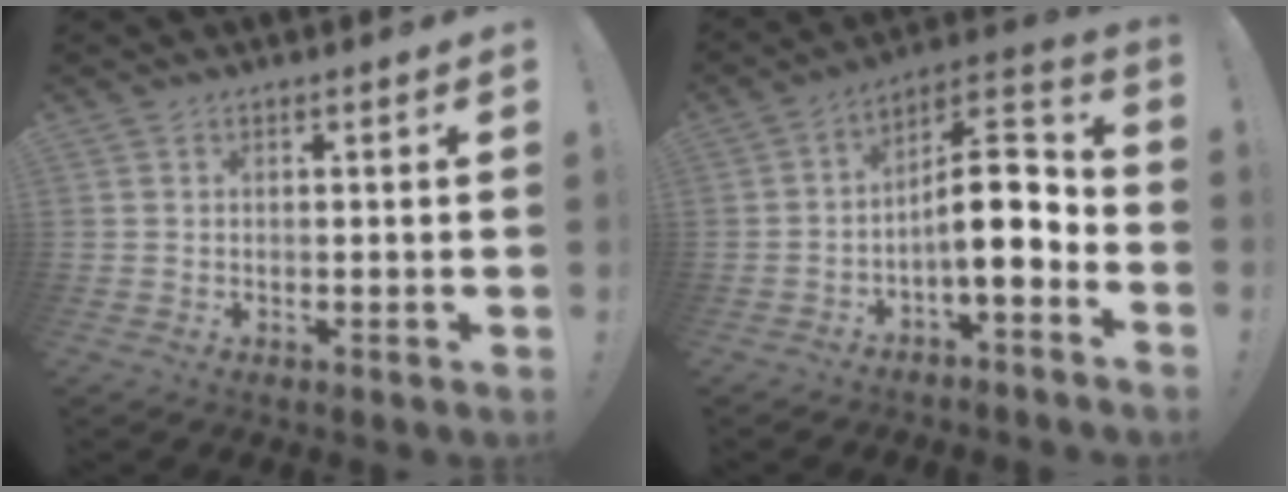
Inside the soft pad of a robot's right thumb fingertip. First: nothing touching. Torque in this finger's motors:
{"motor_torque": [1.54, 1.63, 1.31, -1.32, 0.02]}